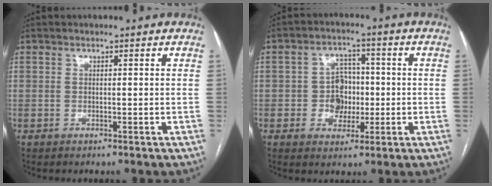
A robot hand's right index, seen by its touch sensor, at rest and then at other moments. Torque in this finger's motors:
{"motor_torque": [0.48, -0.11, 0.33, 0.05]}